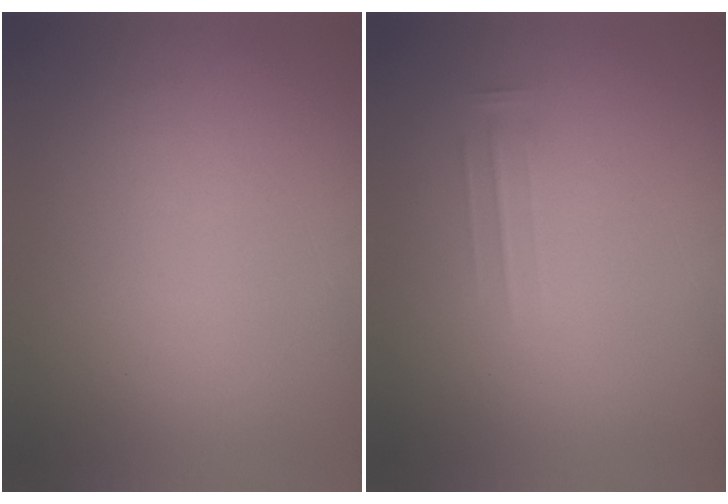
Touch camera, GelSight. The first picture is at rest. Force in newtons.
{"total": 1.6}